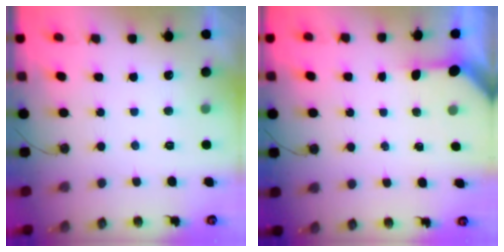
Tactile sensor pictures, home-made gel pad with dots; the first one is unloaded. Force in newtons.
{"total": 3.0, "press": 3.0, "slide": 0.3}